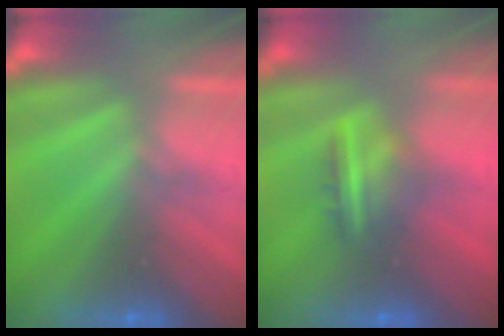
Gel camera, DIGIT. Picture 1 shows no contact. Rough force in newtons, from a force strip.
{"total": 8.3}